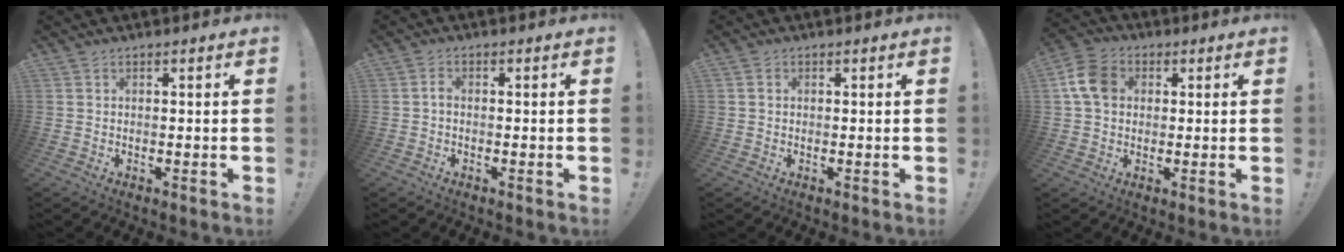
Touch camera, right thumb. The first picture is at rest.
{"total": 1.3, "force": [-0.7, 0.6, 0.8], "torque": [-0.020, 0.007, -0.014]}
{"total": 0.8, "force": [0.0, 0.8, 0.2], "torque": [-0.002, 0.003, 0.000]}
{"total": 9.8, "force": [2.0, 7.6, 5.8], "torque": [-0.109, 0.011, 0.042]}